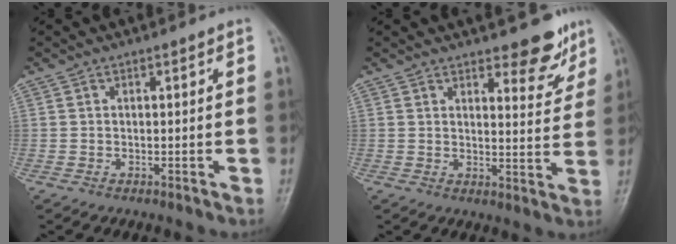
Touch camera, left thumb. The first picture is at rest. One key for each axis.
{"total": 7.0, "fx": 5.3, "fy": 2.5, "fz": 3.9, "tx": -0.021, "ty": -0.038, "tz": 0.068}